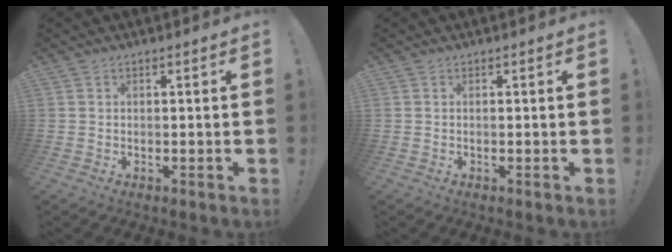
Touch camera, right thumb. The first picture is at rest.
{"total": 0.0}